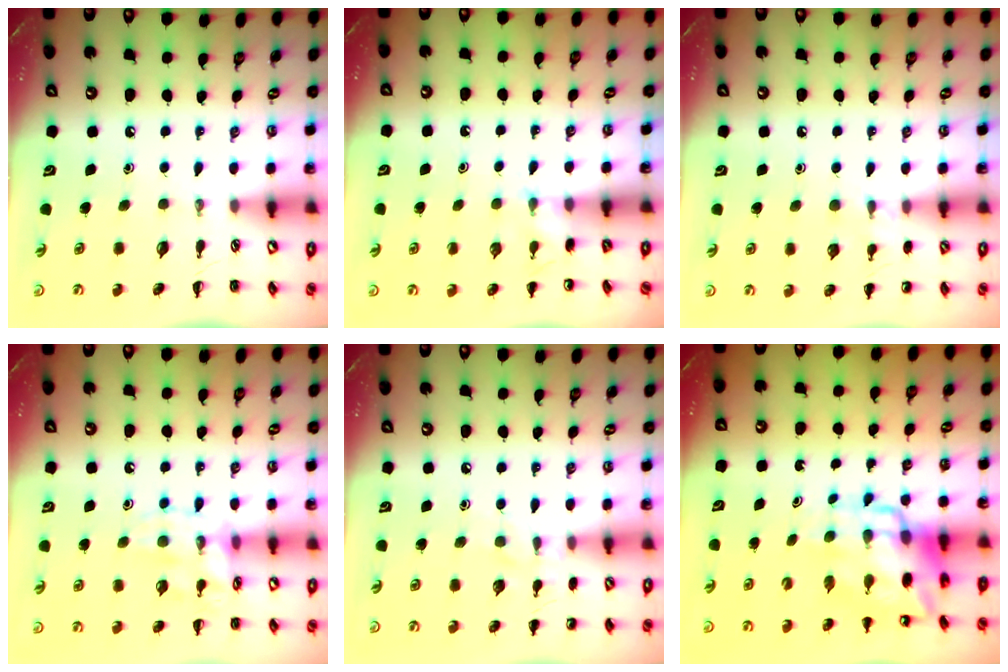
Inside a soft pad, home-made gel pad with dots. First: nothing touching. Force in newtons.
{"total": 5.2, "press": 5.0, "slide": 1.5}
{"total": 6.4, "press": 6.0, "slide": 2.1}
{"total": 12.6, "press": 12.6, "slide": 0.9}
{"total": 7.4, "press": 7.0, "slide": 2.2}
{"total": 12.0, "press": 11.5, "slide": 3.6}